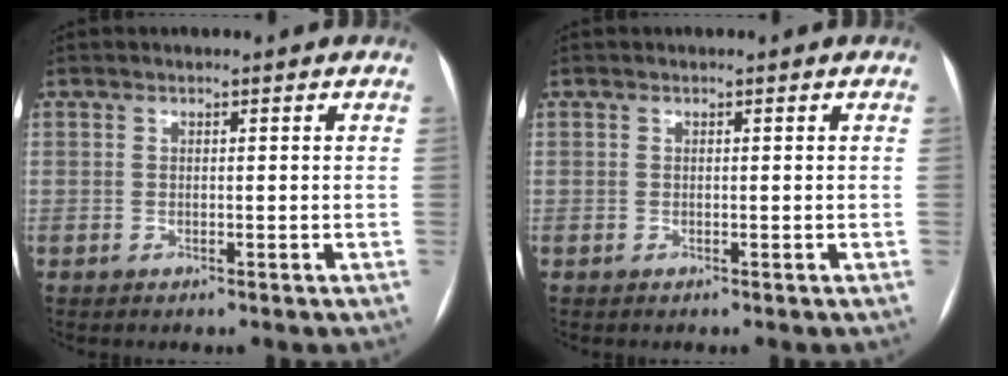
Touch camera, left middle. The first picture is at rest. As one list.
[{"total": 0.0}]